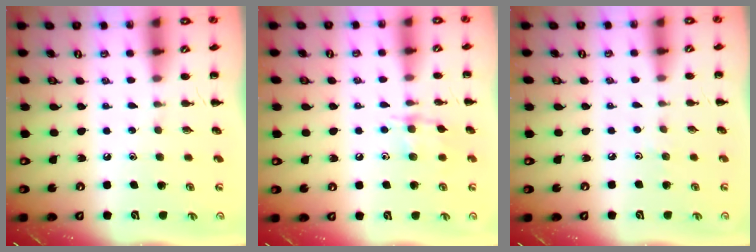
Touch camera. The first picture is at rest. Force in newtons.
{"total": 8.8, "press": 8.8, "slide": 0.6}
{"total": 2.4, "press": 2.2, "slide": 1.0}